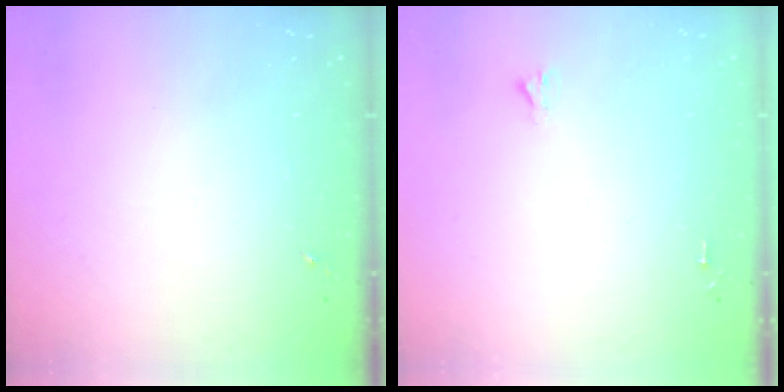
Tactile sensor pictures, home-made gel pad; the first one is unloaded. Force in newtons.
{"total": 1.6, "press": 1.6, "slide": 0.1}